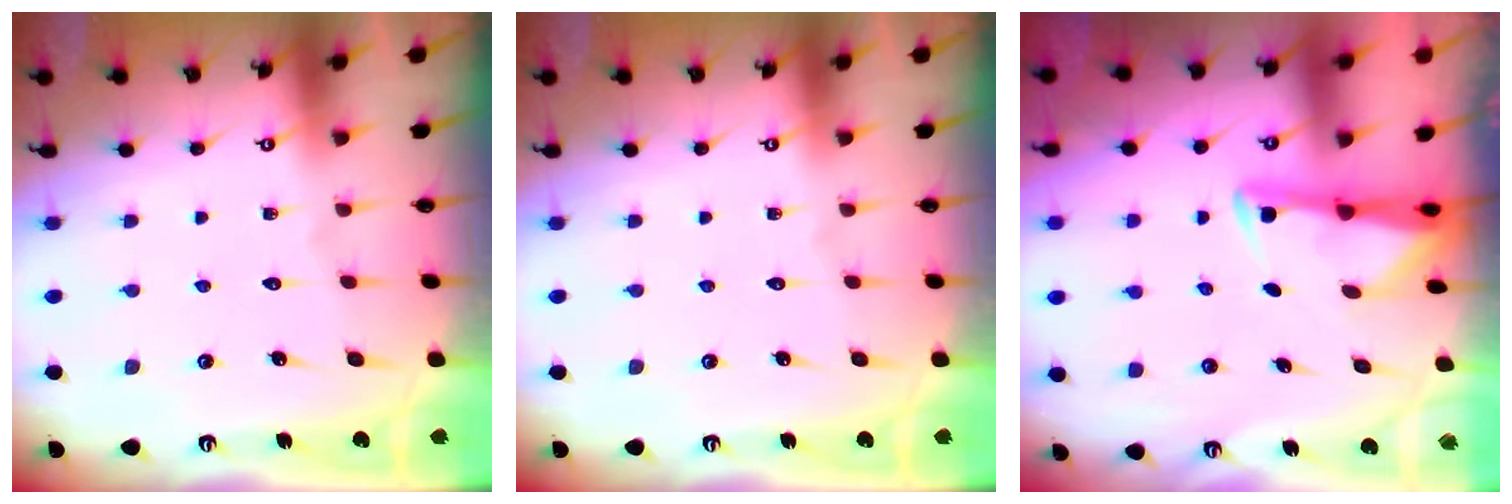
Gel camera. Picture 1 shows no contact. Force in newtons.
{"total": 0.0}
{"total": 3.5, "press": 3.4, "slide": 0.4}